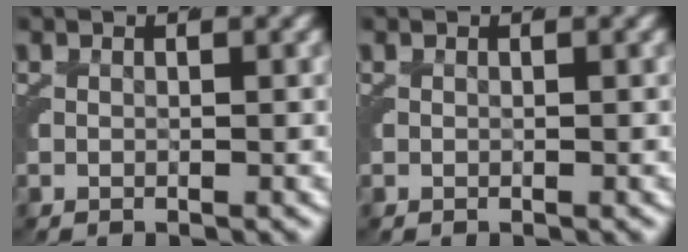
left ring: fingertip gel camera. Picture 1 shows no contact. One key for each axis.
{"total": 0.0}